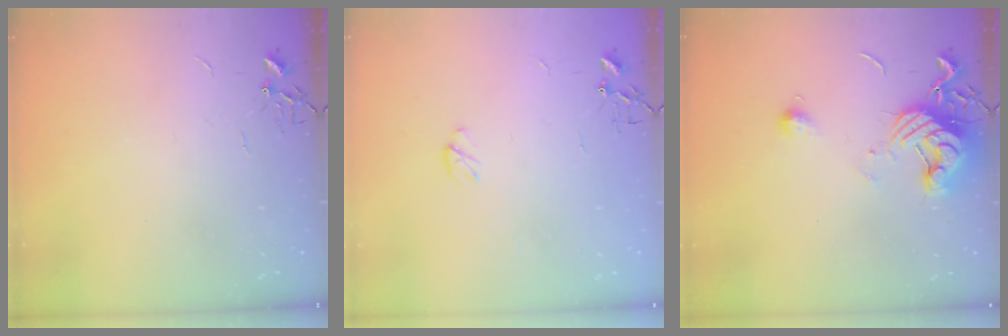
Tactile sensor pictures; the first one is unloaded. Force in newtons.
{"total": 3.5, "press": 3.5, "slide": 0.4}
{"total": 12.6, "press": 12.5, "slide": 0.9}